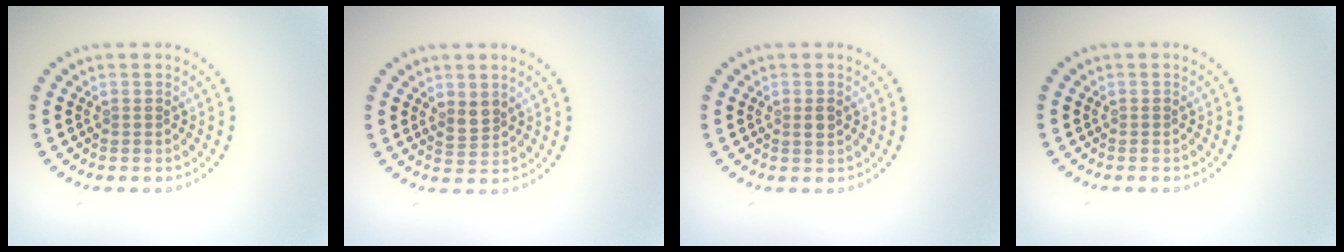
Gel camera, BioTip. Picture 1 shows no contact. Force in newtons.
{"total": 1.6, "press": 1.4, "slide": 0.8}
{"total": 1.1, "press": 1.1, "slide": 0.3}
{"total": 0.0}